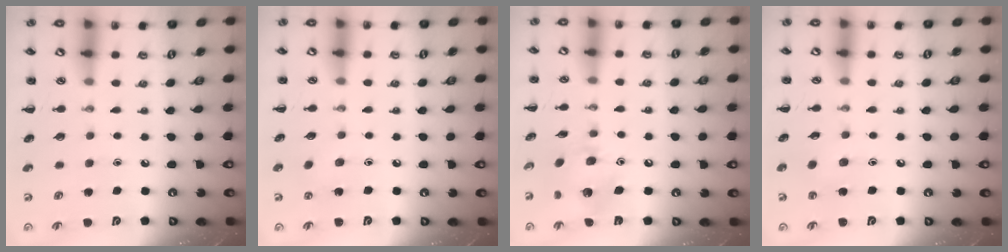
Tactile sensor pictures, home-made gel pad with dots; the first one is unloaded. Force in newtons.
{"total": 5.8, "press": 5.6, "slide": 1.5}
{"total": 8.1, "press": 8.1, "slide": 0.2}
{"total": 6.0, "press": 5.9, "slide": 1.3}